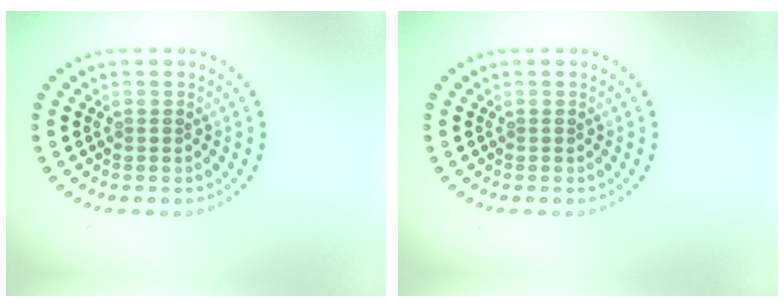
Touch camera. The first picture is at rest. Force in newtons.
{"total": 0.0}